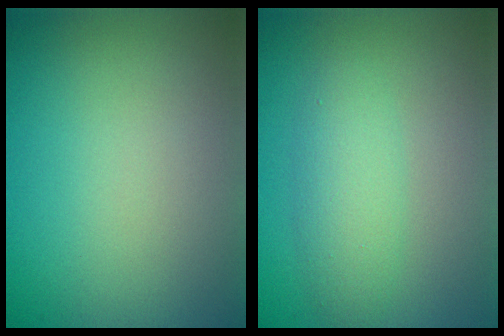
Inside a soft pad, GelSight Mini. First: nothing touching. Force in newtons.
{"total": 2.8, "press": 2.8, "slide": 0.1}